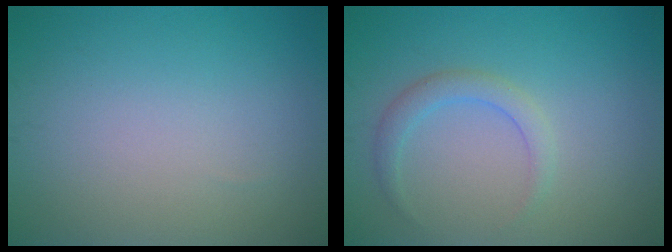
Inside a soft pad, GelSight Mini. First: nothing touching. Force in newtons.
{"total": 2.0, "press": 2.0, "slide": 0.2}